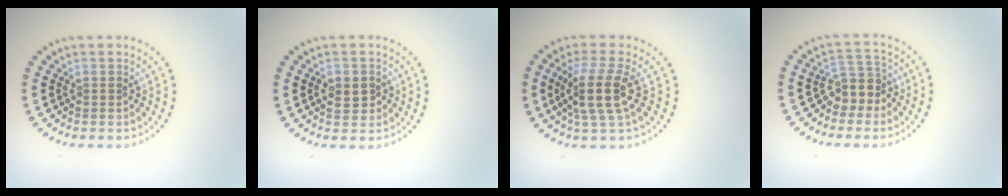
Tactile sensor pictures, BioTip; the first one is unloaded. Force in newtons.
{"total": 2.3, "press": 2.3, "slide": 0.3}
{"total": 4.1, "press": 3.4, "slide": 2.4}
{"total": 2.8, "press": 2.3, "slide": 1.5}